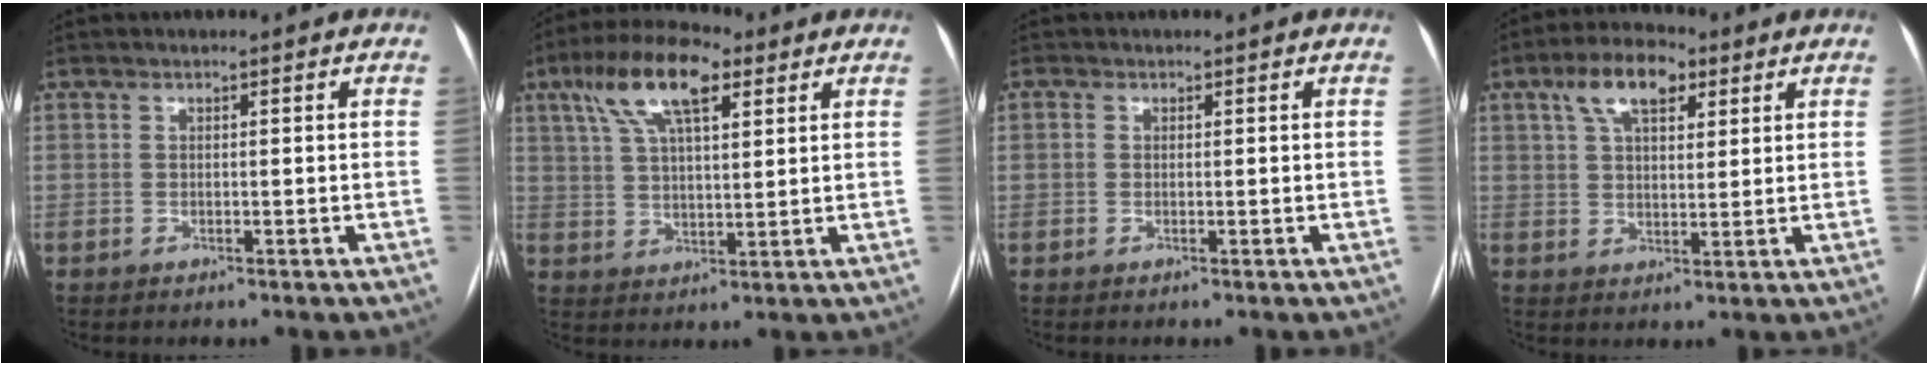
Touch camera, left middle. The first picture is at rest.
{"total": 12.2, "force": [6.3, 4.1, 9.6], "torque": [-0.185, 0.030, 0.112]}
{"total": 0.7, "force": [0.1, 0.6, 0.2], "torque": [-0.002, 0.003, 0.000]}
{"total": 8.8, "force": [4.6, 4.0, 6.4], "torque": [-0.120, 0.026, 0.082]}